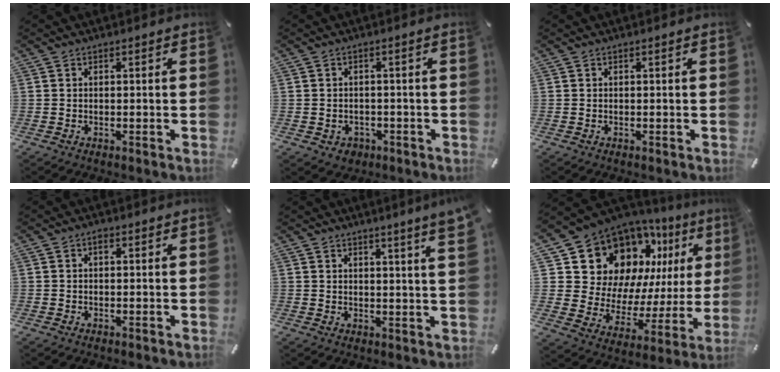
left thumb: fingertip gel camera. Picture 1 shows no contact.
{"total": 2.8, "force": [-1.0, 2.4, 1.0], "torque": [-0.019, 0.005, -0.019]}
{"total": 0.0}
{"total": 0.8, "force": [0.2, 0.4, 0.6], "torque": [-0.013, 0.004, 0.003]}
{"total": 4.4, "force": [3.2, -0.4, 3.1], "torque": [-0.050, -0.018, 0.051]}
{"total": 17.9, "force": [11.6, 12.2, 6.0], "torque": [-0.097, -0.109, 0.230]}